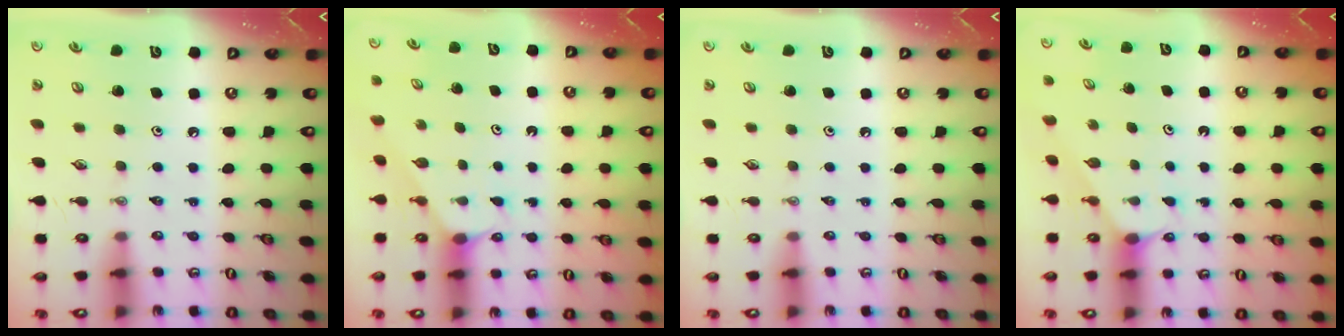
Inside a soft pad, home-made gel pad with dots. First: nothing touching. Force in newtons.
{"total": 1.0, "press": 0.9, "slide": 0.2}
{"total": 0.0}
{"total": 1.0, "press": 0.9, "slide": 0.2}